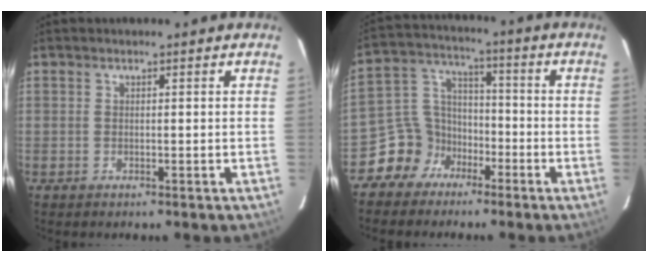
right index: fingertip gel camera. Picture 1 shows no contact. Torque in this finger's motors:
{"motor_torque": [0.23, -0.27, -0.30, -0.20]}